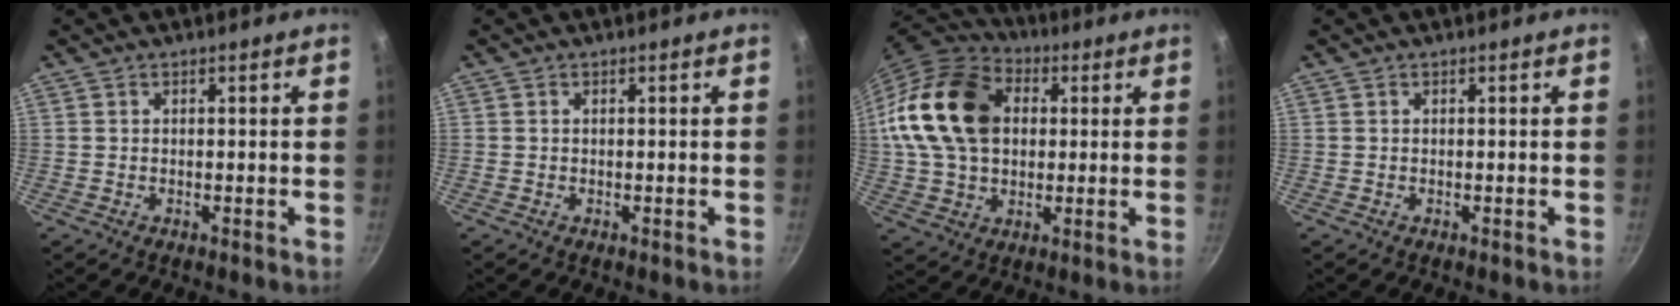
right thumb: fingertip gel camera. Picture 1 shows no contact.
{"total": 0.0}
{"total": 20.7, "force": [3.4, 14.9, 14.0], "torque": [-0.247, 0.024, 0.053]}
{"total": 0.0}